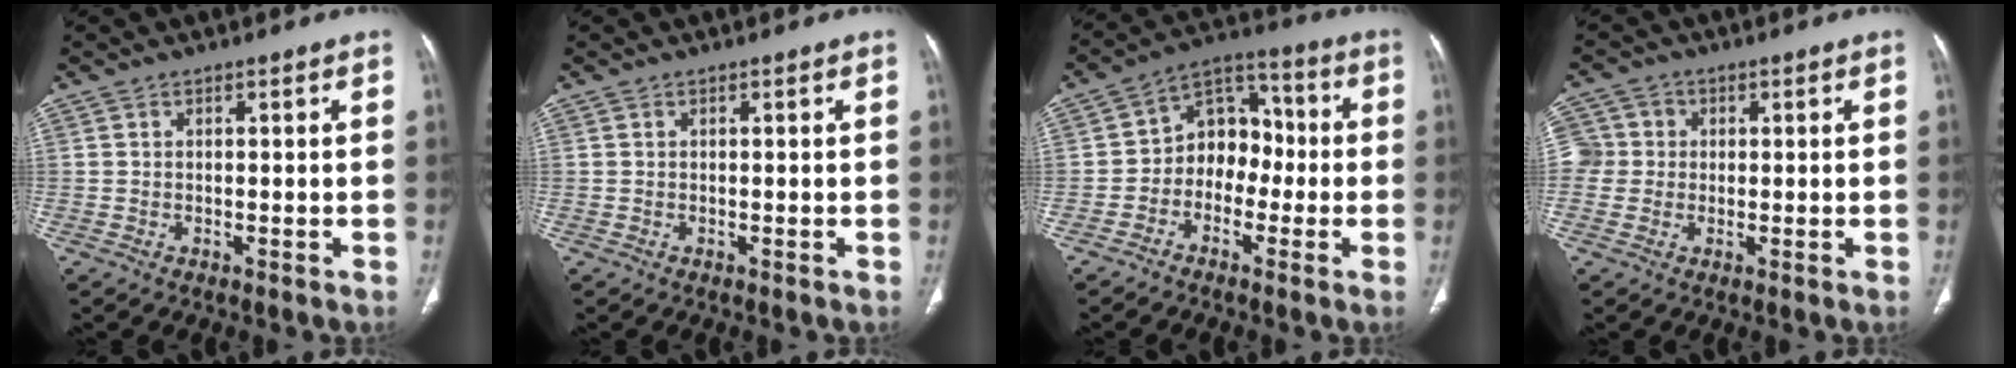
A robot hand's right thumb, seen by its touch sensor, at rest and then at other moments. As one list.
[{"total": 0.0}, {"total": 9.7, "force": [-1.9, 7.6, 5.7], "torque": [-0.046, 0.045, -0.050]}, {"total": 5.3, "force": [0.1, 5.2, 1.2], "torque": [-0.003, 0.014, -0.004]}]